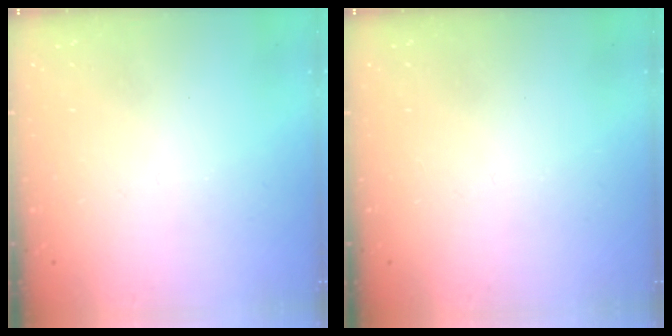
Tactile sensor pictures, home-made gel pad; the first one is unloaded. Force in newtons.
{"total": 0.0}